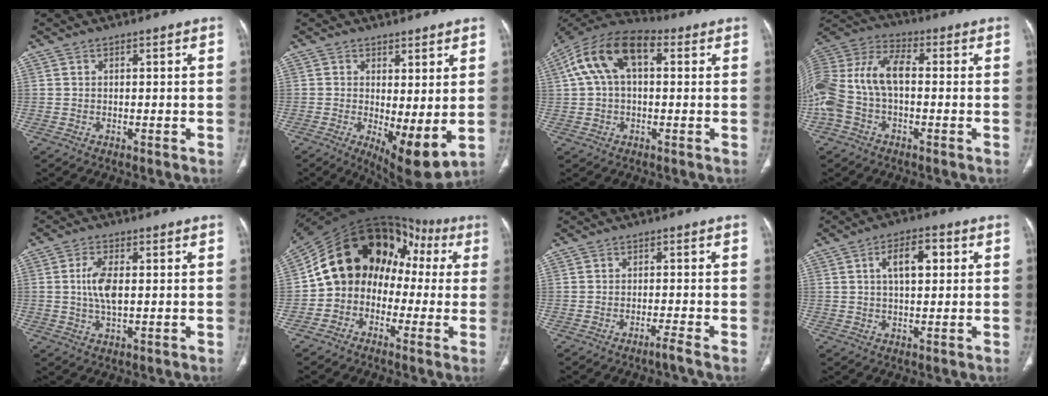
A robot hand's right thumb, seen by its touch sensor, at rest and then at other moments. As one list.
[{"total": 10.7, "force": [-0.1, 3.9, 10.0], "torque": [-0.159, -0.022, 0.012]}, {"total": 14.3, "force": [3.7, 7.9, 11.4], "torque": [-0.212, 0.042, 0.059]}, {"total": 17.4, "force": [-1.2, 10.3, 14.0], "torque": [-0.313, 0.036, -0.025]}, {"total": 6.0, "force": [0.4, 2.8, 5.3], "torque": [-0.110, 0.000, 0.006]}, {"total": 17.5, "force": [0.3, 14.1, 10.4], "torque": [-0.114, 0.071, -0.003]}, {"total": 1.7, "force": [-1.3, -0.5, 0.9], "torque": [-0.023, 0.006, -0.024]}, {"total": 7.2, "force": [1.8, 3.6, 6.0], "torque": [-0.092, 0.010, 0.027]}]